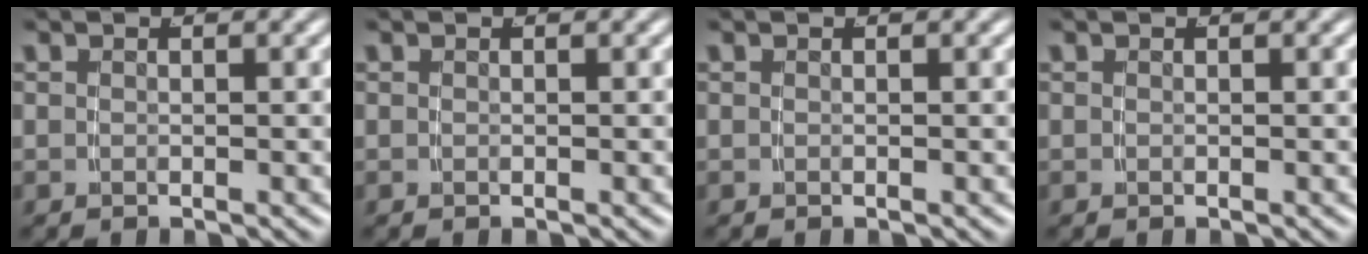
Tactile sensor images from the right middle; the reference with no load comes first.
{"total": 0.0}
{"total": 0.0}
{"total": 0.0}